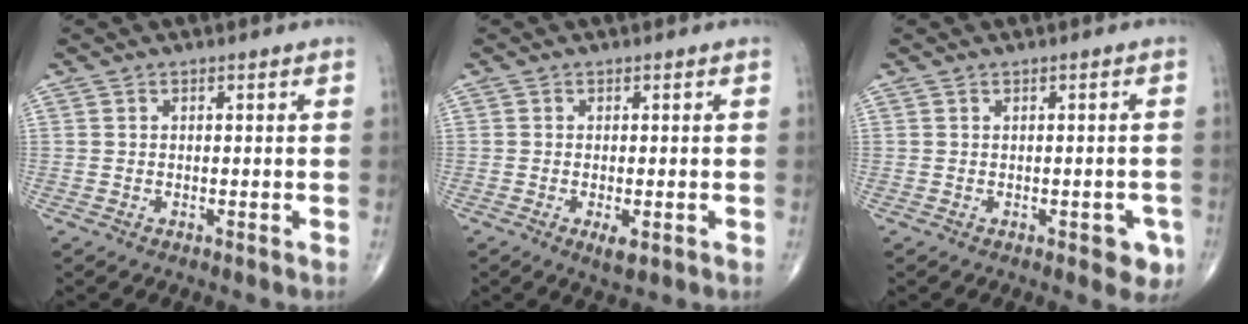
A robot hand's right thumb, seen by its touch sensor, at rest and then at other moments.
{"total": 2.5, "force": [-0.9, 0.9, 2.2], "torque": [-0.039, -0.006, -0.013]}
{"total": 3.7, "force": [-1.4, 1.8, 2.9], "torque": [-0.013, 0.002, -0.012]}